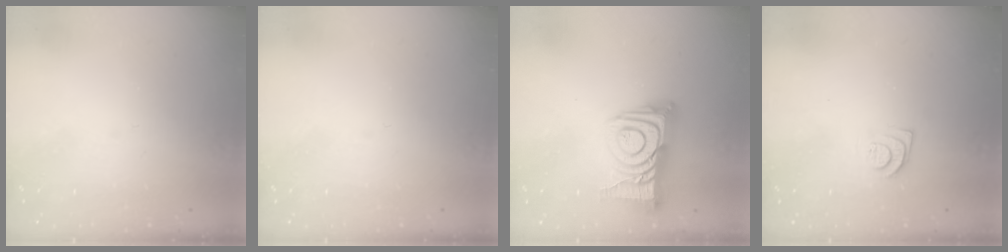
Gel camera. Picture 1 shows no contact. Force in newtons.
{"total": 0.0}
{"total": 14.1, "press": 14.1, "slide": 1.1}
{"total": 7.9, "press": 7.8, "slide": 0.7}